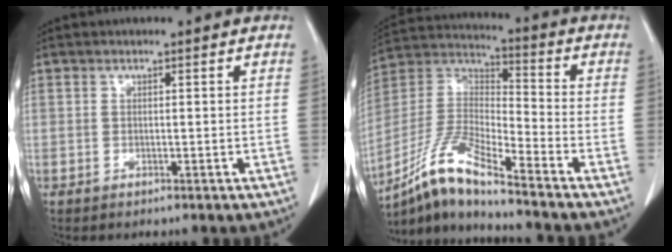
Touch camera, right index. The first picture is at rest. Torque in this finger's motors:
{"motor_torque": [0.62, -0.59, 0.18, 0.11]}